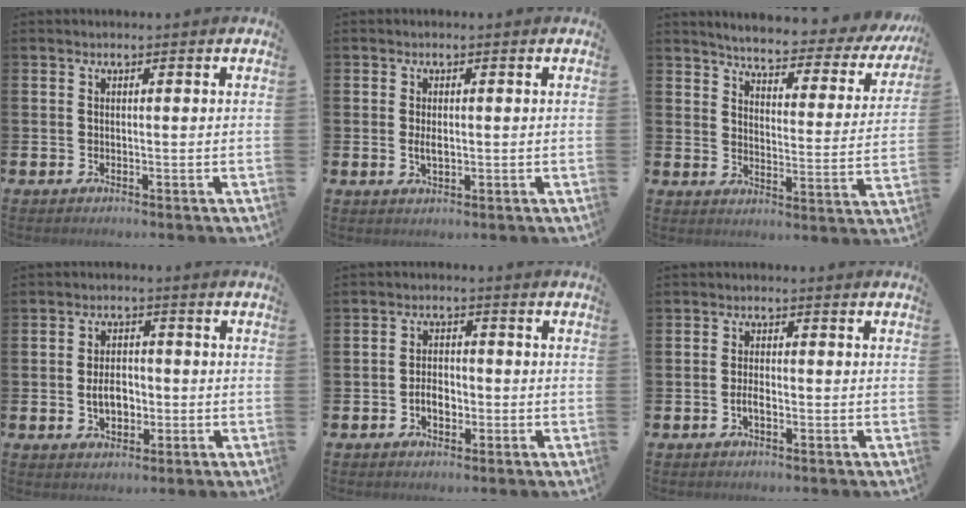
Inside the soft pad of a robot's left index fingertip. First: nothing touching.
{"total": 1.9, "force": [0.0, 0.9, 1.7], "torque": [-0.032, 0.002, 0.000]}
{"total": 4.3, "force": [4.0, 0.6, 1.7], "torque": [-0.056, -0.033, 0.059]}
{"total": 4.3, "force": [-0.8, 2.9, 3.1], "torque": [-0.042, 0.000, -0.020]}
{"total": 3.3, "force": [-1.1, 2.1, 2.2], "torque": [-0.033, 0.000, -0.024]}
{"total": 2.0, "force": [-0.7, 0.9, 1.7], "torque": [-0.030, 0.002, -0.014]}